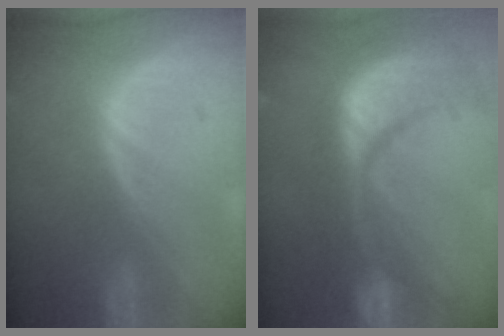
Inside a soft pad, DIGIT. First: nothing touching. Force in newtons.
{"total": 14.9, "press": 11.8, "slide": 9.1}